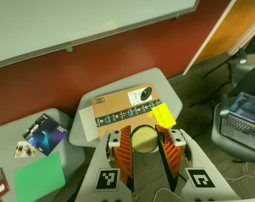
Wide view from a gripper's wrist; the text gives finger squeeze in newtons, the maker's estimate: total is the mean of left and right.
{"total": 8.5, "left": 8.6, "right": 8.4}